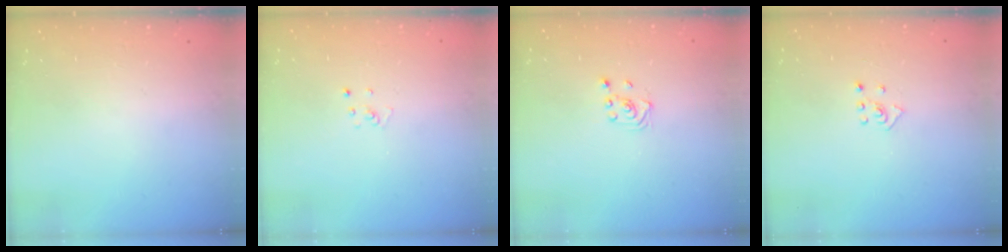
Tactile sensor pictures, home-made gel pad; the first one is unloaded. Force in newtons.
{"total": 3.1, "press": 3.1, "slide": 0.4}
{"total": 1.9, "press": 1.8, "slide": 0.6}
{"total": 3.6, "press": 3.6, "slide": 0.6}